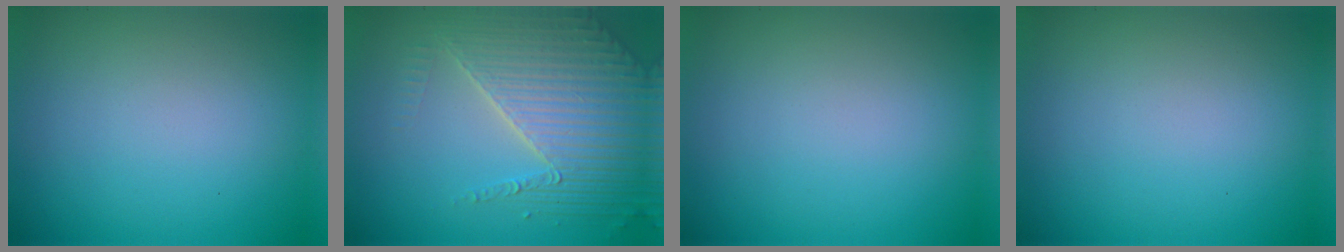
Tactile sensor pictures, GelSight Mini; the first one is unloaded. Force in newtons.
{"total": 5.2, "press": 4.5, "slide": 2.7}
{"total": 0.0}
{"total": 0.0}